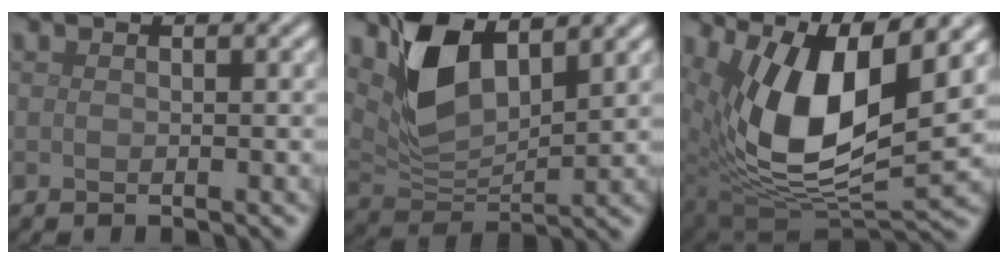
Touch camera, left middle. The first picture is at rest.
{"total": 6.5, "force": [3.4, 3.3, 4.5], "torque": [-0.095, -0.010, 0.066]}
{"total": 10.9, "force": [4.4, 4.2, 9.1], "torque": [-0.172, -0.008, 0.087]}